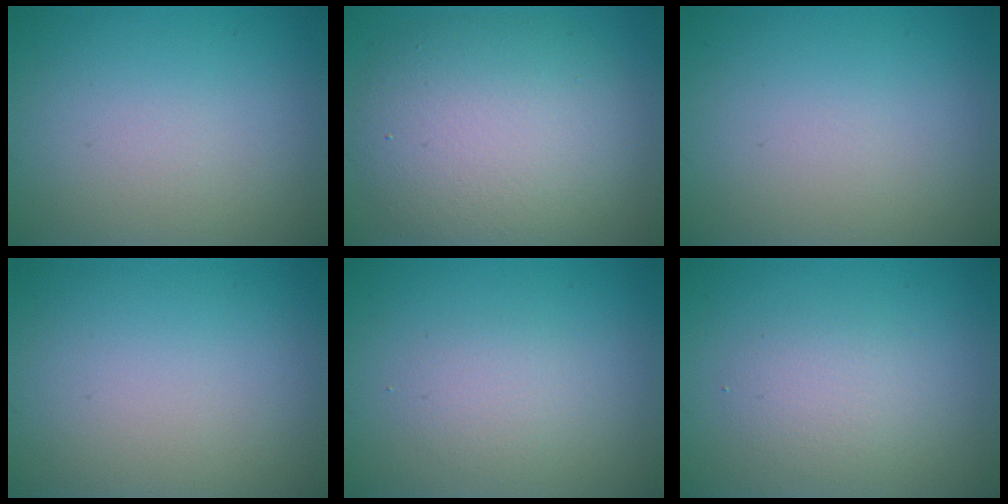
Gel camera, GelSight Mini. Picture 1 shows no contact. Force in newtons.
{"total": 8.9, "press": 8.9, "slide": 0.3}
{"total": 0.0}
{"total": 0.0}
{"total": 1.7, "press": 1.7, "slide": 0.0}
{"total": 2.1, "press": 2.1, "slide": 0.0}